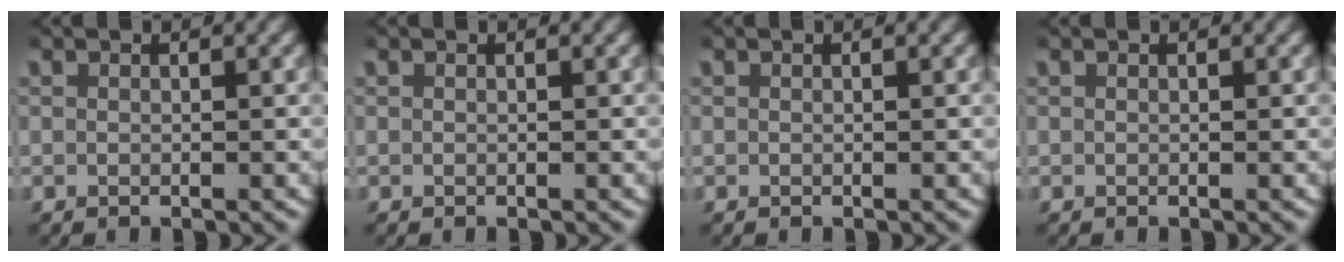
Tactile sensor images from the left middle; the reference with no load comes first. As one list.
[{"total": 0.0}, {"total": 0.0}, {"total": 0.0}]